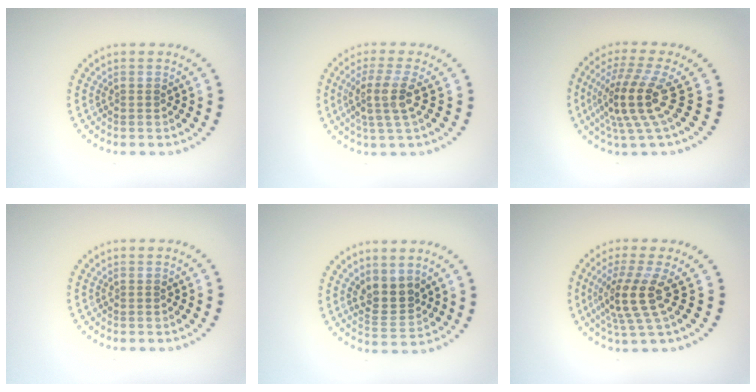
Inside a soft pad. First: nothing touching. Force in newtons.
{"total": 3.6, "press": 2.8, "slide": 2.2}
{"total": 4.9, "press": 3.5, "slide": 3.4}
{"total": 0.0}
{"total": 3.0, "press": 2.7, "slide": 1.2}
{"total": 4.3, "press": 3.1, "slide": 2.9}